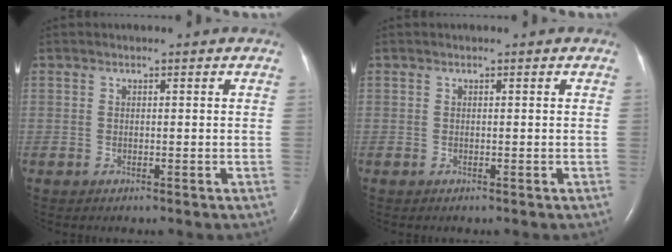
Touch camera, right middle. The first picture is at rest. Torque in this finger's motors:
{"motor_torque": [-0.04, 0.08, 0.00, 0.00]}